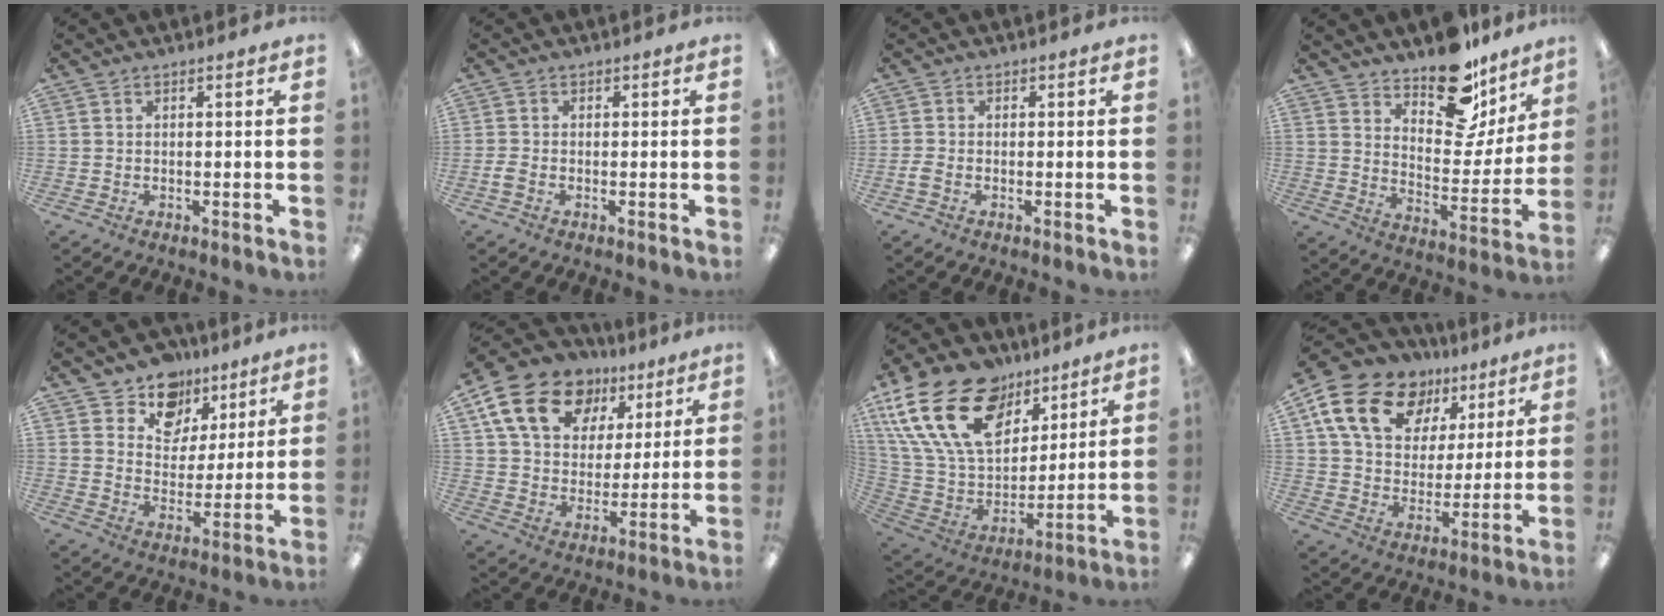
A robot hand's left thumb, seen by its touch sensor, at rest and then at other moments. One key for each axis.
{"total": 1.4, "fx": -0.9, "fy": 1.0, "fz": 0.5, "tx": -0.009, "ty": 0.003, "tz": -0.014}
{"total": 1.4, "fx": -0.8, "fy": 0.9, "fz": 0.6, "tx": -0.019, "ty": 0.000, "tz": -0.016}
{"total": 16.9, "fx": 13.2, "fy": 8.0, "fz": 7.0, "tx": -0.093, "ty": -0.097, "tz": 0.230}
{"total": 11.1, "fx": 8.2, "fy": 7.3, "fz": 1.5, "tx": -0.033, "ty": -0.060, "tz": 0.155}
{"total": 17.9, "fx": 9.7, "fy": 12.6, "fz": 8.3, "tx": -0.146, "ty": -0.036, "tz": 0.180}
{"total": 24.8, "fx": 12.2, "fy": 16.1, "fz": 14.4, "tx": -0.291, "ty": -0.051, "tz": 0.227}
{"total": 18.6, "fx": 10.1, "fy": 12.8, "fz": 8.9, "tx": -0.165, "ty": -0.033, "tz": 0.190}